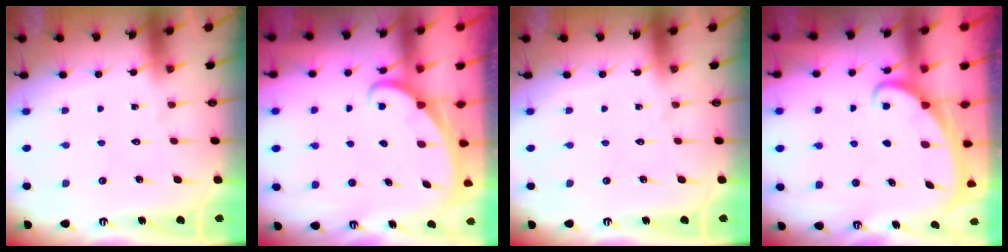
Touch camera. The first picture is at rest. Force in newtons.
{"total": 2.2, "press": 2.2, "slide": 0.2}
{"total": 0.0}
{"total": 2.4, "press": 2.4, "slide": 0.3}